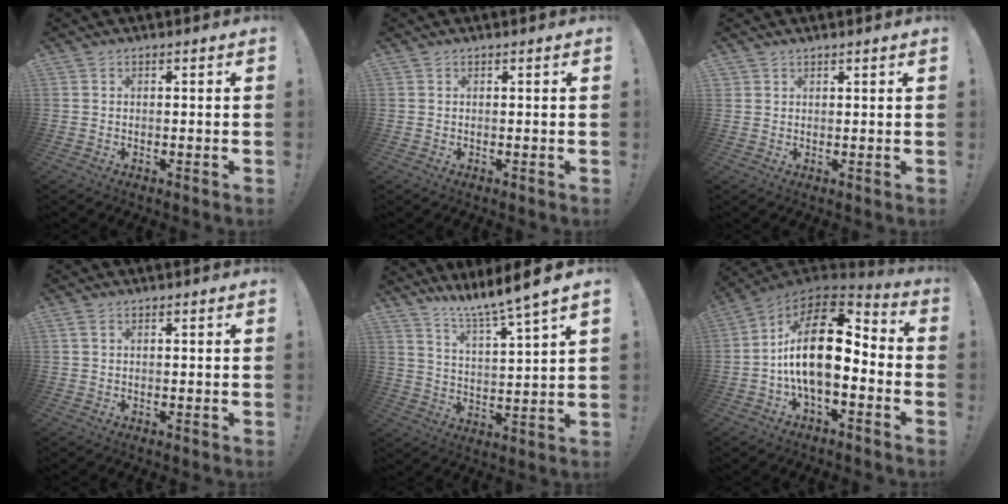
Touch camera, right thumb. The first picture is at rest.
{"total": 0.0}
{"total": 1.3, "force": [1.2, 0.4, 0.2], "torque": [-0.001, -0.006, 0.022]}
{"total": 1.1, "force": [0.4, 0.4, 0.9], "torque": [-0.026, 0.006, 0.008]}
{"total": 9.5, "force": [8.3, -1.3, 4.3], "torque": [-0.091, -0.071, 0.135]}
{"total": 19.6, "force": [0.6, 9.1, 17.4], "torque": [-0.316, 0.006, 0.012]}